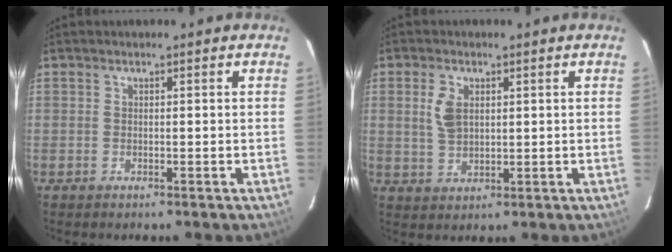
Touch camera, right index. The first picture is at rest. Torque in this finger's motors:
{"motor_torque": [0.06, -0.01, 0.11, 0.05]}